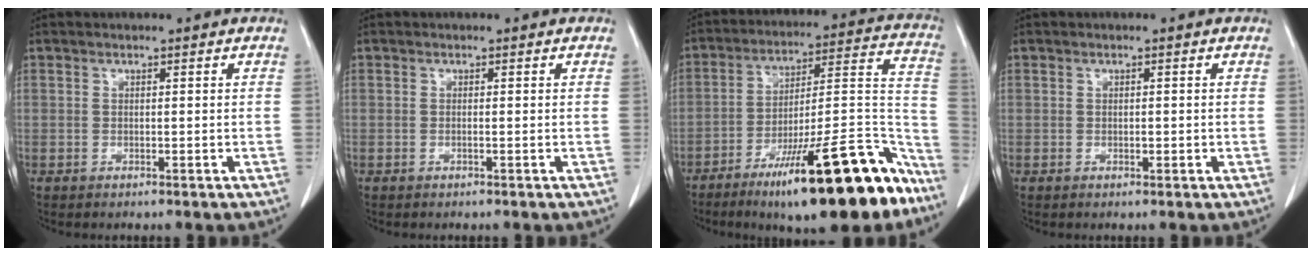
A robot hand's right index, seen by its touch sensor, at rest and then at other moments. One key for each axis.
{"total": 0.0}
{"total": 24.7, "fx": -16.2, "fy": 4.6, "fz": 18.0, "tx": -0.194, "ty": 0.031, "tz": -0.252}
{"total": 0.7, "fx": -0.1, "fy": 0.5, "fz": 0.4, "tx": -0.006, "ty": 0.001, "tz": -0.002}